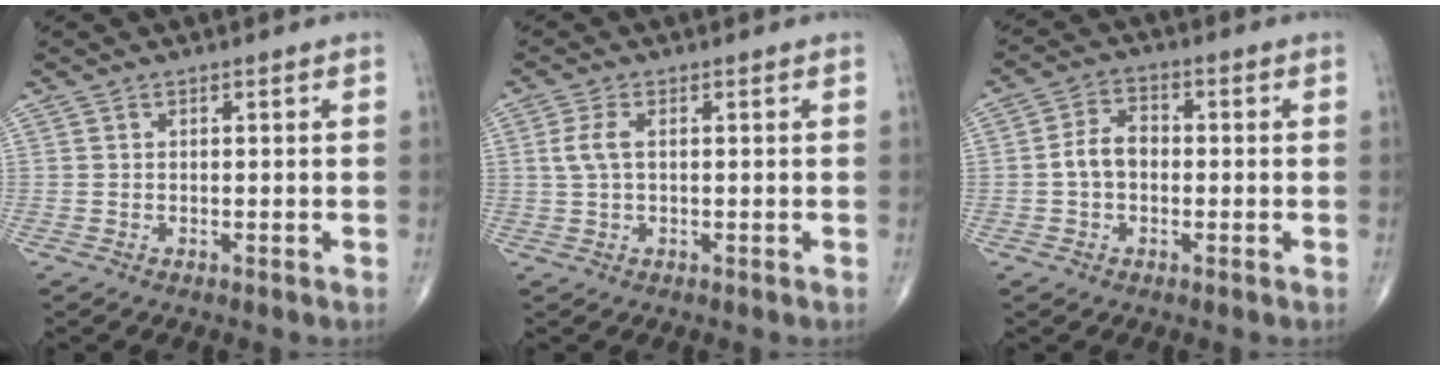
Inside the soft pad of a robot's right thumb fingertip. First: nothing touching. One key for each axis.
{"total": 3.3, "fx": 0.5, "fy": 1.6, "fz": 2.9, "tx": -0.076, "ty": 0.009, "tz": 0.010}
{"total": 5.4, "fx": -0.6, "fy": 3.8, "fz": 3.8, "tx": -0.063, "ty": 0.021, "tz": -0.020}